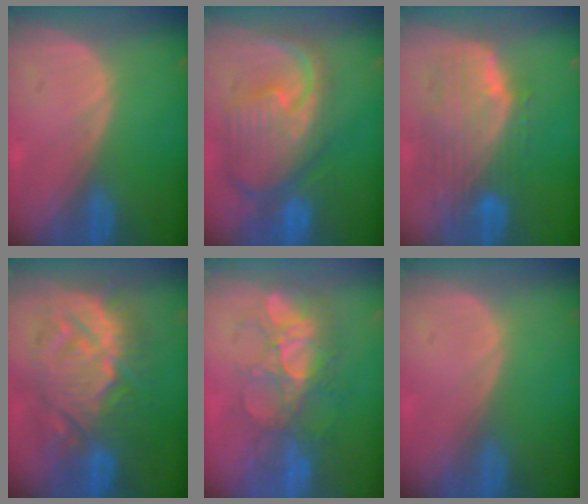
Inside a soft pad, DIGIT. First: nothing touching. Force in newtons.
{"total": 12.0, "press": 10.4, "slide": 6.0}
{"total": 10.0, "press": 8.9, "slide": 4.6}
{"total": 12.0, "press": 11.9, "slide": 1.0}
{"total": 8.3, "press": 8.1, "slide": 1.8}
{"total": 0.0}